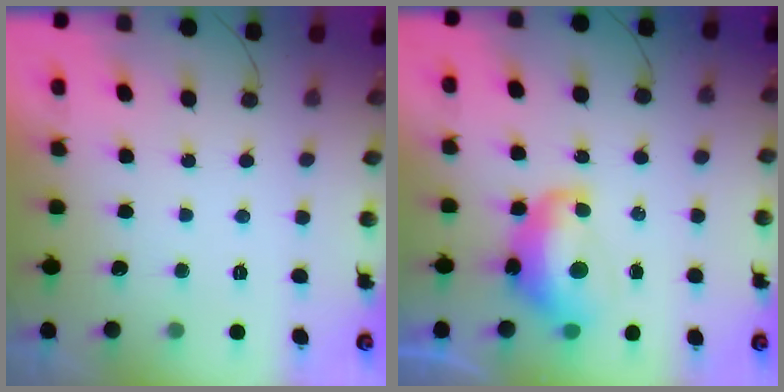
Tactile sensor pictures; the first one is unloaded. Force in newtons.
{"total": 12.2, "press": 12.1, "slide": 1.0}